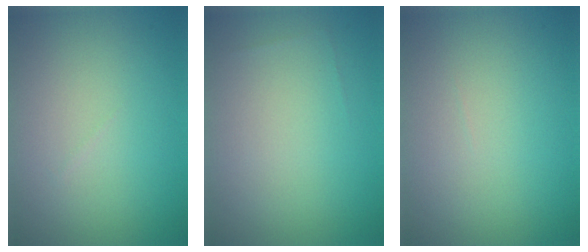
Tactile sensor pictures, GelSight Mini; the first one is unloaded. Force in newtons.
{"total": 0.0}
{"total": 0.0}